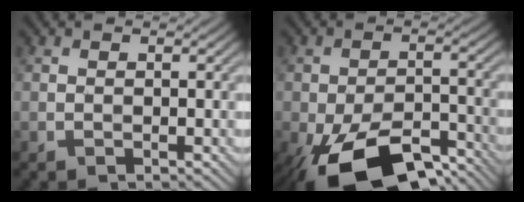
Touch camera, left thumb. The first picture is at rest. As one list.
[{"total": 15.2, "force": [-9.8, 6.1, 9.8], "torque": [-0.185, -0.035, -0.158]}]